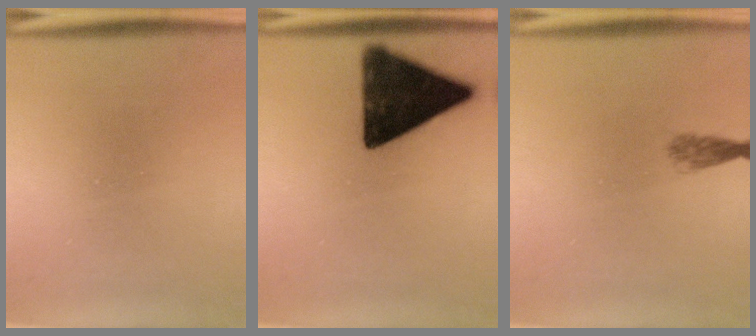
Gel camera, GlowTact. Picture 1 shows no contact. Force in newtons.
{"total": 13.3}
{"total": 1.8}